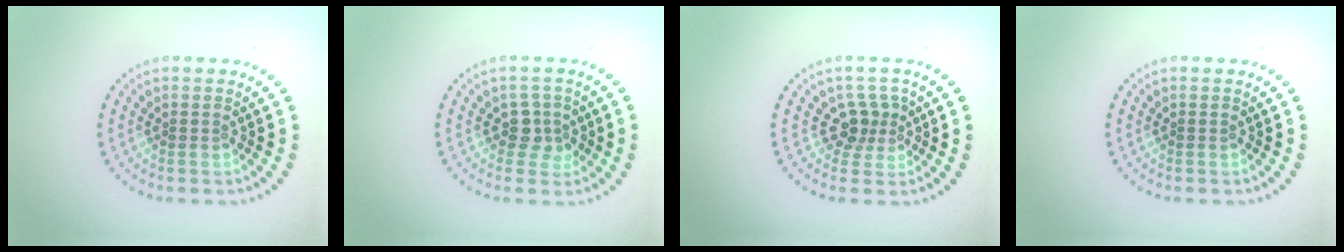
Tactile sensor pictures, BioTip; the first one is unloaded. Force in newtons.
{"total": 2.0, "press": 1.7, "slide": 1.0}
{"total": 2.4, "press": 1.7, "slide": 1.6}
{"total": 0.0}